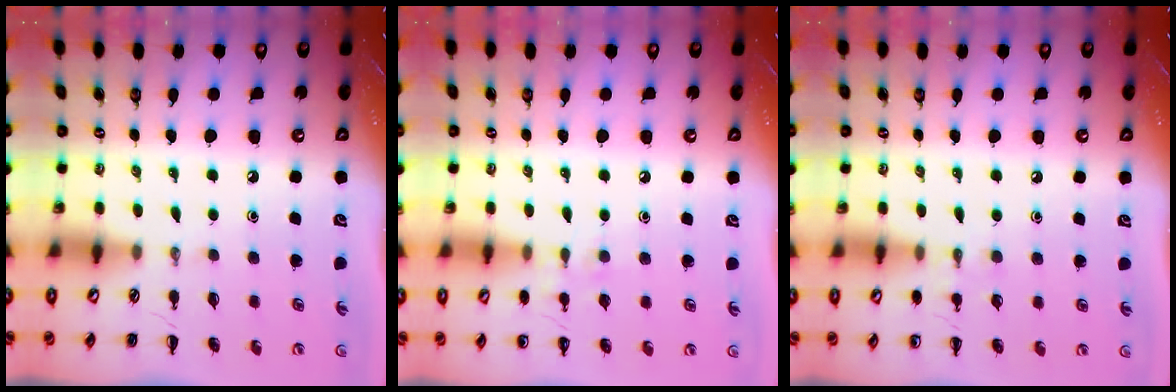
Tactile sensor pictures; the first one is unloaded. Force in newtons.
{"total": 5.8, "press": 5.5, "slide": 1.7}
{"total": 4.8, "press": 4.5, "slide": 1.5}